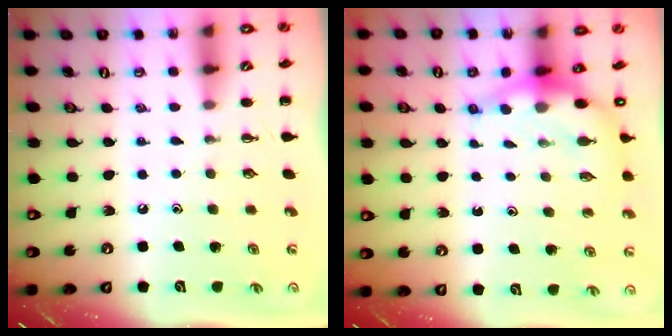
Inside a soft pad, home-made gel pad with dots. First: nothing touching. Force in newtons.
{"total": 6.9, "press": 6.7, "slide": 1.6}